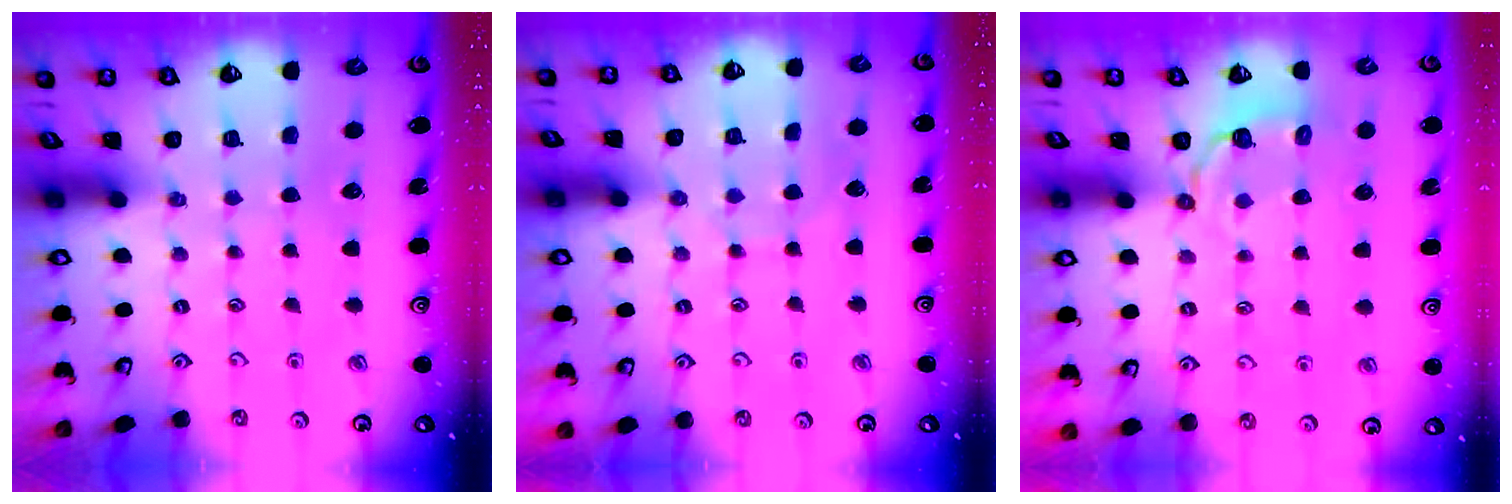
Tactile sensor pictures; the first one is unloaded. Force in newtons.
{"total": 5.5, "press": 5.5, "slide": 0.5}
{"total": 3.1, "press": 1.5, "slide": 2.7}